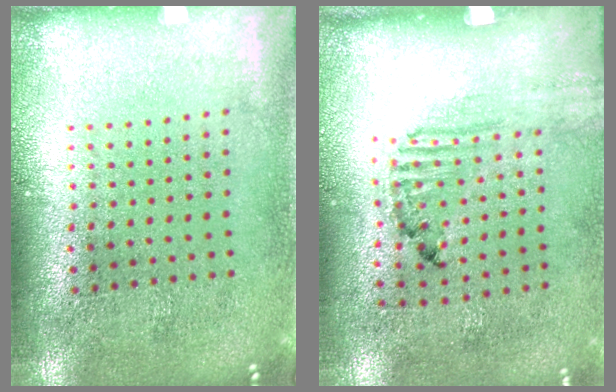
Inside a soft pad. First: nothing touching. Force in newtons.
{"total": 1.7, "press": 1.0, "slide": 1.3}